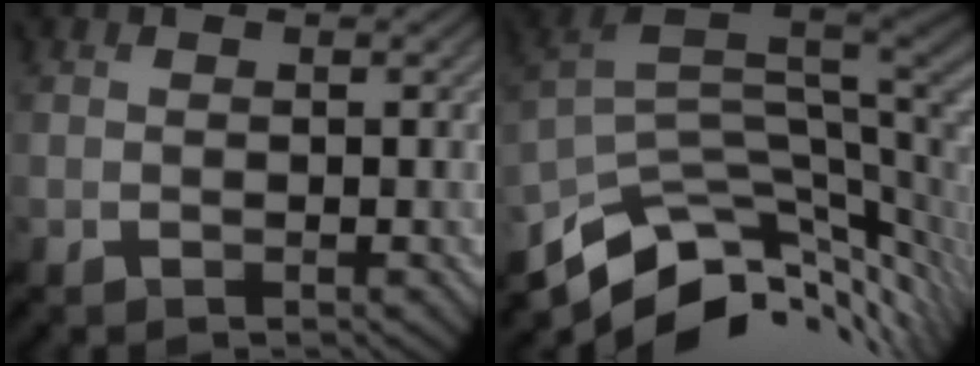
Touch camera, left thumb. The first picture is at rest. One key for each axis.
{"total": 12.5, "fx": -4.7, "fy": 6.1, "fz": 9.9, "tx": -0.204, "ty": -0.027, "tz": -0.074}